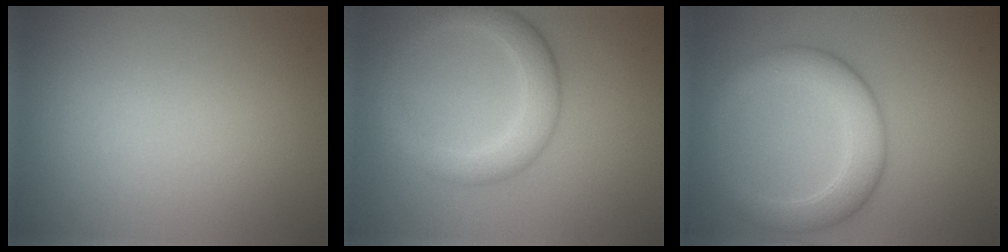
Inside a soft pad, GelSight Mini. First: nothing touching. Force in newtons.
{"total": 4.0, "press": 4.0, "slide": 0.1}
{"total": 5.1, "press": 5.1, "slide": 0.3}